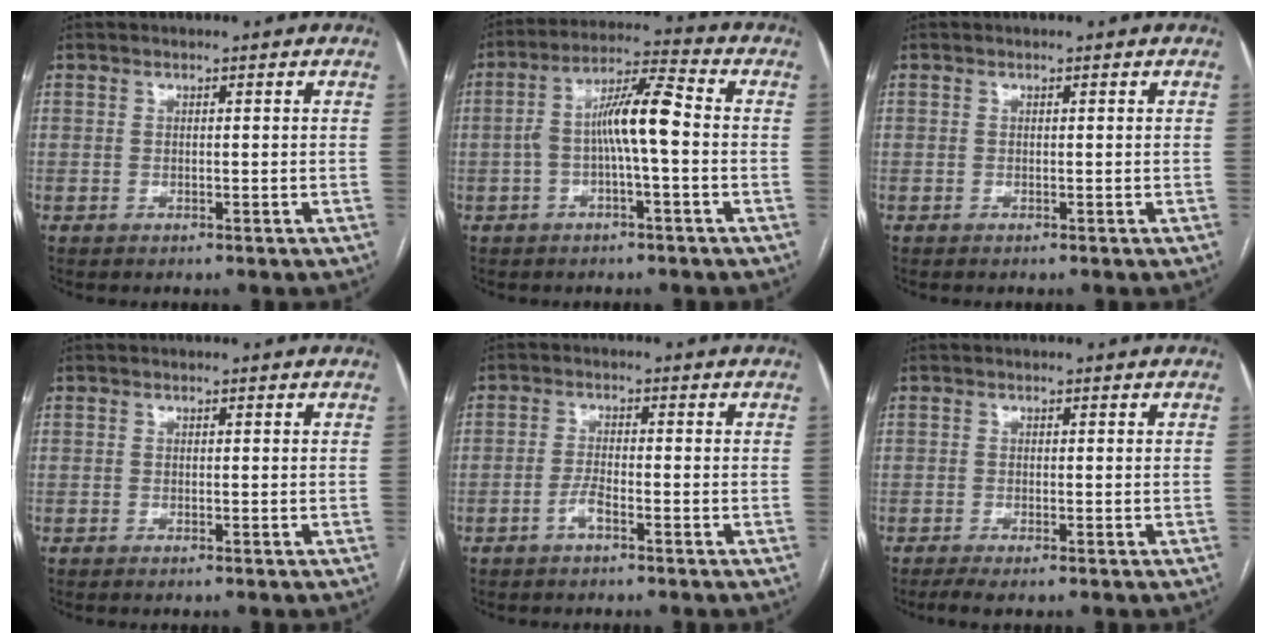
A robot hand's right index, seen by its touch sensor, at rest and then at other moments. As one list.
[{"total": 8.4, "force": [-0.9, 1.2, 8.3], "torque": [-0.154, 0.029, -0.020]}, {"total": 0.0}, {"total": 0.0}, {"total": 2.4, "force": [-1.5, 0.4, 1.9], "torque": [-0.037, 0.002, -0.031]}, {"total": 2.1, "force": [-1.4, 0.2, 1.5], "torque": [-0.028, -0.004, -0.028]}]